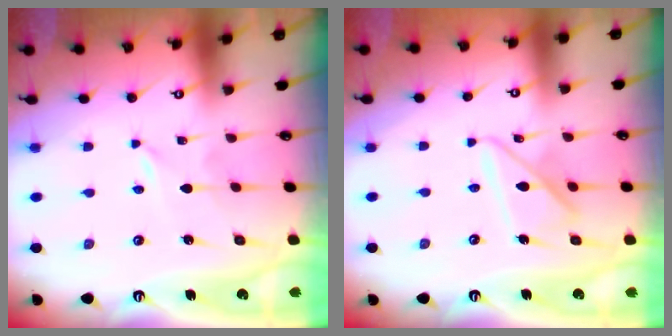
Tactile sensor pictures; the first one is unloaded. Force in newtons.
{"total": 10.2, "press": 10.1, "slide": 0.9}